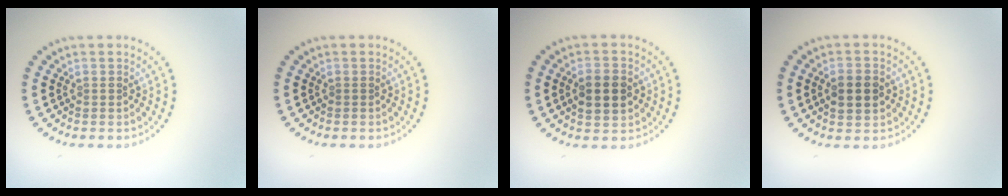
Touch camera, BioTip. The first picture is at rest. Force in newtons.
{"total": 0.0}
{"total": 3.8, "press": 3.7, "slide": 0.3}
{"total": 3.8, "press": 3.8, "slide": 0.0}